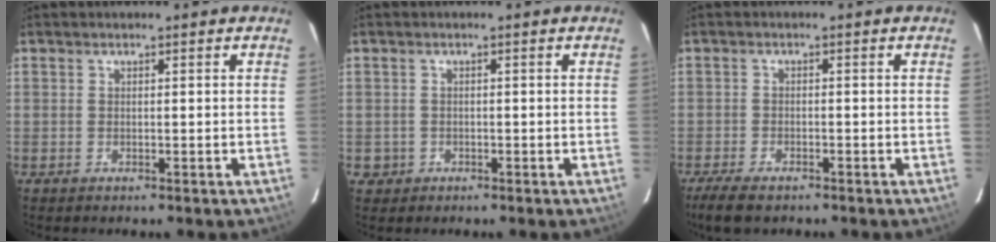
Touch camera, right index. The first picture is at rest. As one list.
[{"total": 2.2, "force": [-0.5, 2.1, 0.2], "torque": [-0.004, 0.007, -0.003]}, {"total": 5.5, "force": [-4.2, 1.8, 3.0], "torque": [-0.082, -0.018, -0.079]}]